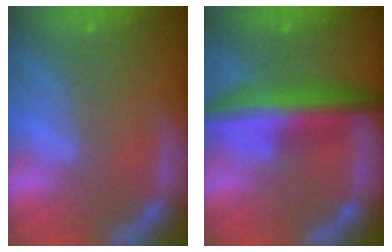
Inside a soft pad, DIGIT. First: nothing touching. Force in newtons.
{"total": 7.4}